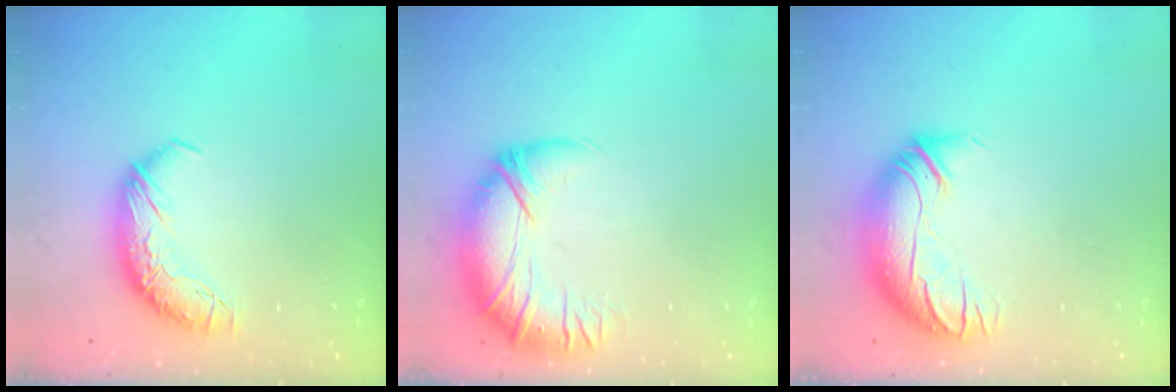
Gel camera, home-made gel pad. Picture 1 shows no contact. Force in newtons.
{"total": 3.0, "press": 0.1, "slide": 3.0}
{"total": 3.0, "press": 0.4, "slide": 2.9}